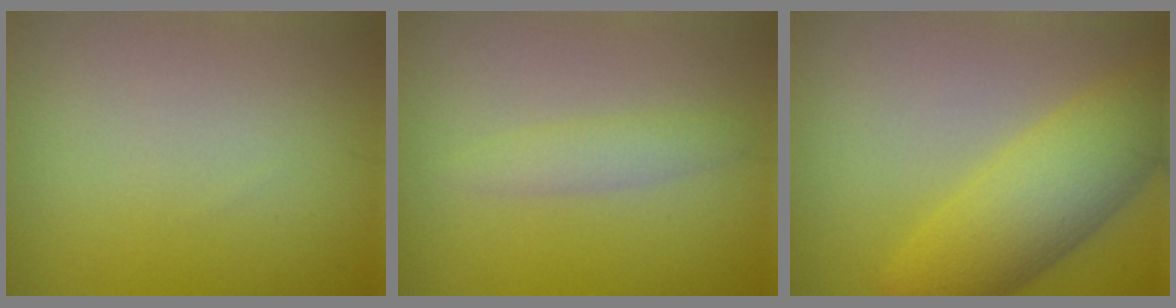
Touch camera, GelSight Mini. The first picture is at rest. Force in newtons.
{"total": 2.0, "press": 2.0, "slide": 0.0}
{"total": 7.3, "press": 7.3, "slide": 0.0}